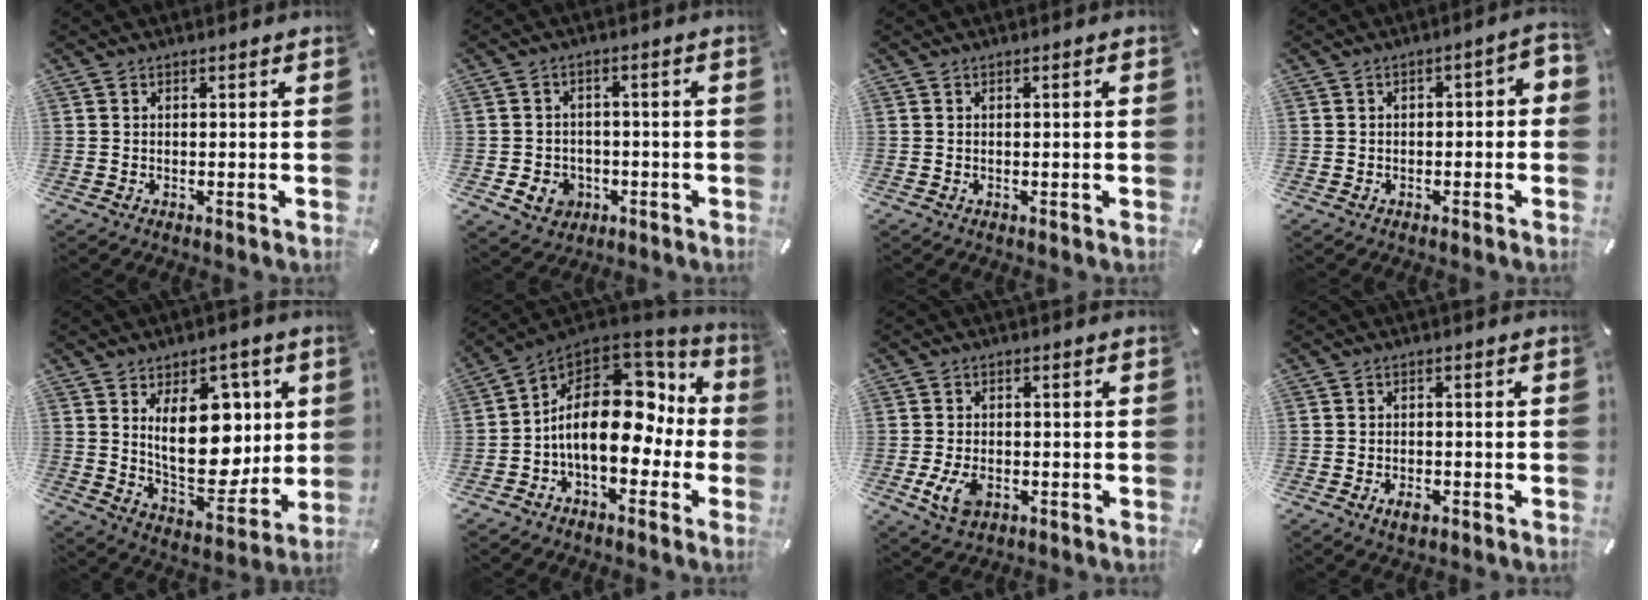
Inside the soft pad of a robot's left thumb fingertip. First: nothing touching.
{"total": 6.0, "force": [-1.9, 5.3, 2.1], "torque": [-0.033, 0.007, -0.035]}
{"total": 0.9, "force": [0.0, 0.1, 0.9], "torque": [-0.015, -0.001, -0.001]}
{"total": 3.2, "force": [-1.7, 1.8, 2.0], "torque": [-0.032, 0.016, -0.034]}
{"total": 17.8, "force": [4.4, 11.1, 13.2], "torque": [-0.197, -0.031, 0.077]}
{"total": 20.7, "force": [0.5, 12.7, 16.3], "torque": [-0.281, -0.004, 0.014]}
{"total": 5.9, "force": [-1.9, 3.8, 4.1], "torque": [-0.098, -0.001, -0.037]}
{"total": 3.1, "force": [-1.5, 1.7, 2.0], "torque": [-0.042, 0.005, -0.029]}